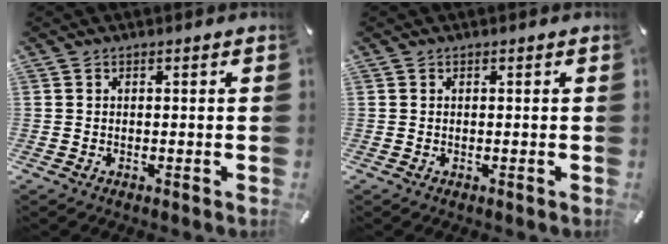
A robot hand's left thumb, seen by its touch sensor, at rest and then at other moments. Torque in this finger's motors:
{"motor_torque": [-0.04, -0.04, -0.02, 0.02, 0.00]}